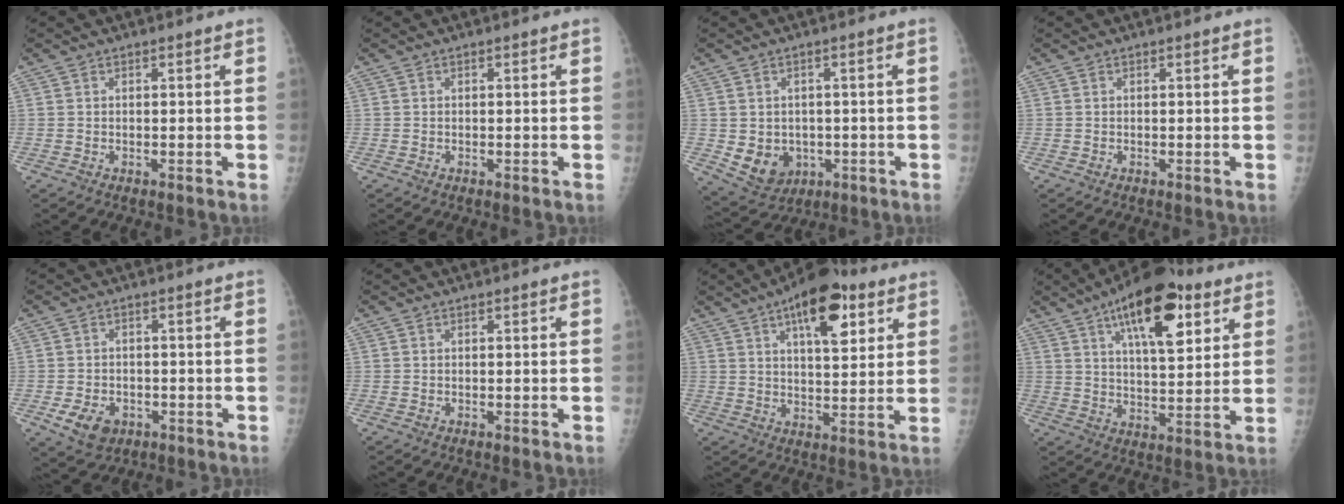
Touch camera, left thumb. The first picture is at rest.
{"total": 0.0}
{"total": 8.0, "force": [-1.4, 6.7, 4.1], "torque": [-0.045, 0.004, 0.000]}
{"total": 0.0}
{"total": 6.5, "force": [-2.7, 4.8, 3.4], "torque": [-0.054, 0.011, -0.036]}
{"total": 0.0}
{"total": 14.0, "force": [7.0, 5.9, 10.6], "torque": [-0.128, -0.018, 0.100]}
{"total": 17.7, "force": [8.8, 7.2, 13.6], "torque": [-0.177, -0.024, 0.135]}